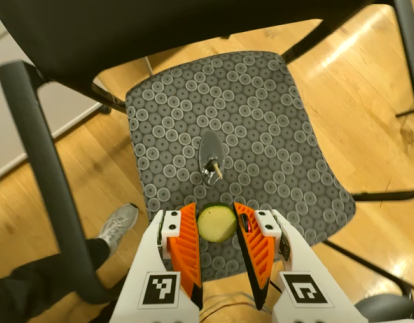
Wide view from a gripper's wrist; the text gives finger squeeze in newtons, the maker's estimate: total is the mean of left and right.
{"total": 9.0, "left": 9.1, "right": 8.9}